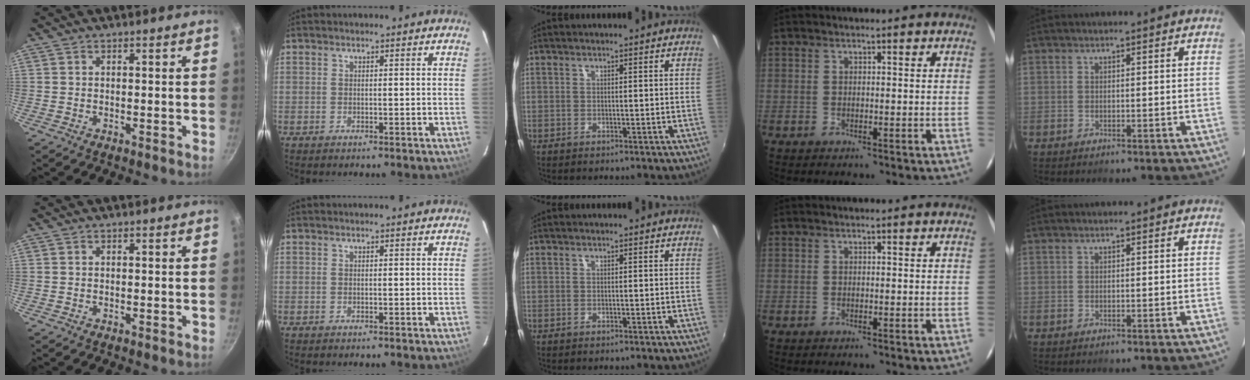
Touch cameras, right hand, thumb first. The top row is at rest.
{}